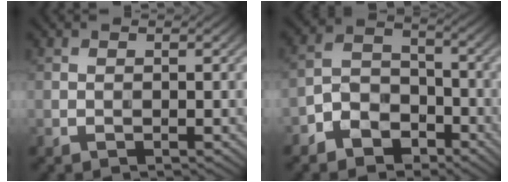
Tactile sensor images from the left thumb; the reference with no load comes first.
{"total": 6.2, "force": [-3.9, 4.1, 2.5], "torque": [-0.050, 0.004, -0.086]}